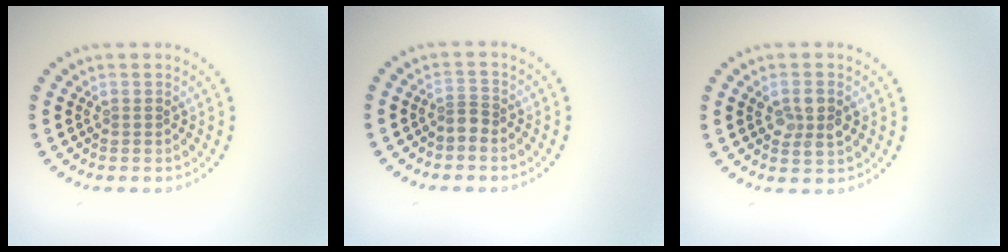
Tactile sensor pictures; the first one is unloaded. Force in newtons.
{"total": 0.9, "press": 0.6, "slide": 0.7}
{"total": 2.5, "press": 2.4, "slide": 0.4}